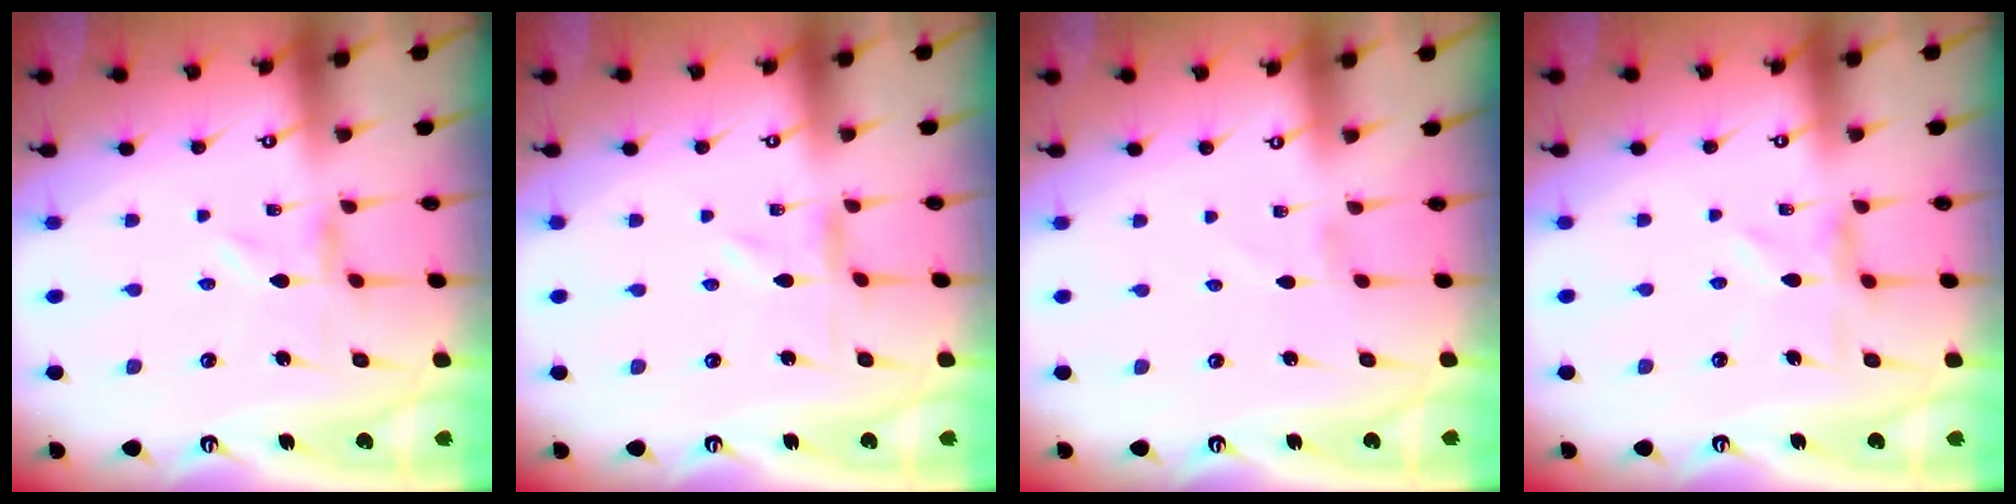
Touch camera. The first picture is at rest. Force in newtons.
{"total": 0.0}
{"total": 1.1, "press": 1.1, "slide": 0.1}
{"total": 4.5, "press": 4.5, "slide": 0.4}